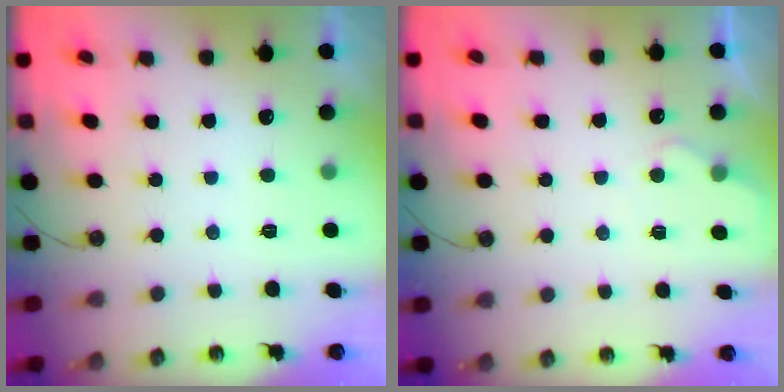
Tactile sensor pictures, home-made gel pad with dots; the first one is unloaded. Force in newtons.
{"total": 3.5, "press": 3.4, "slide": 0.5}